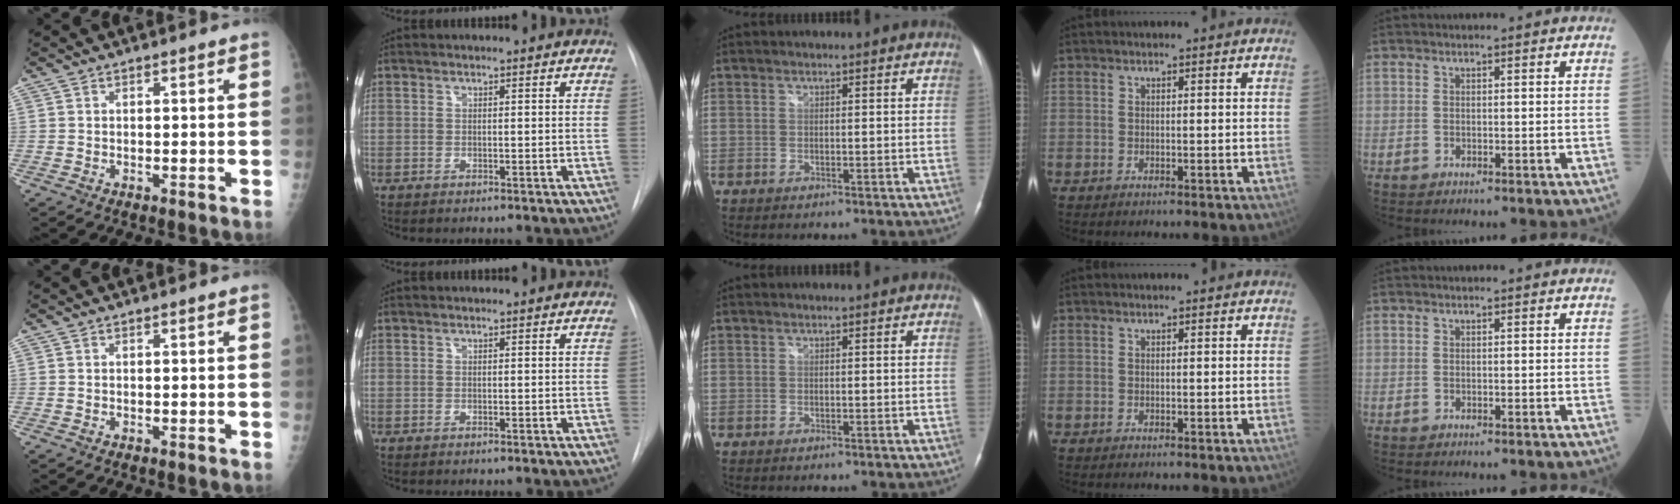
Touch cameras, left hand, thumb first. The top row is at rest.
{}